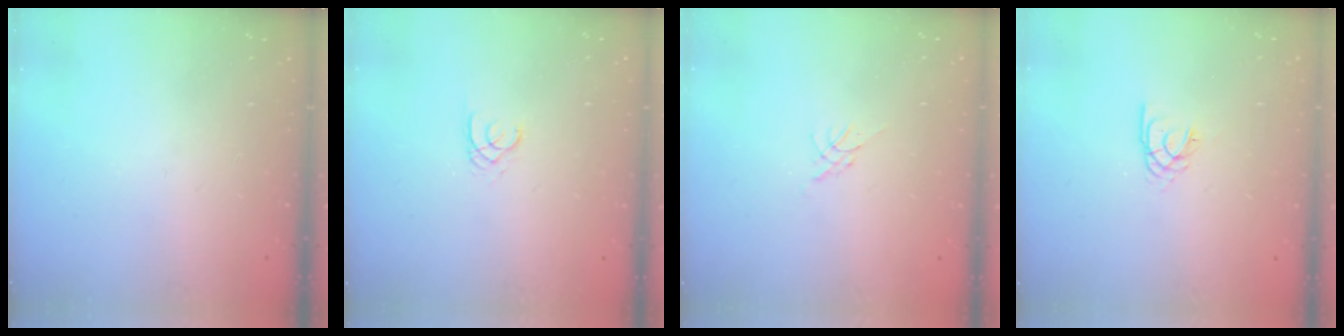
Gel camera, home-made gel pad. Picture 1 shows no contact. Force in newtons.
{"total": 1.7, "press": 1.7, "slide": 0.2}
{"total": 0.0}
{"total": 2.2, "press": 2.2, "slide": 0.4}